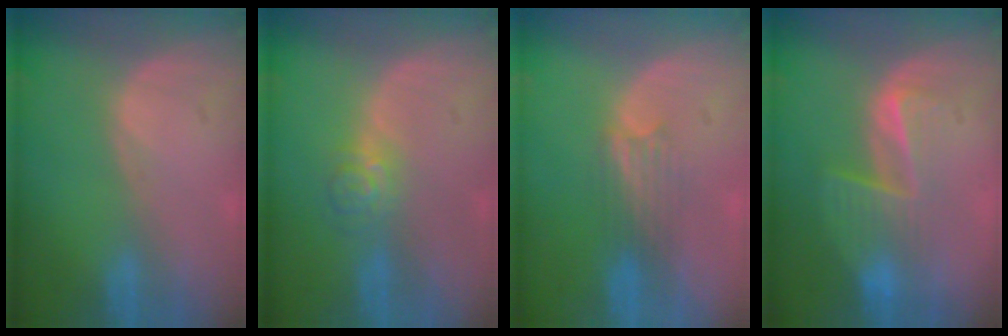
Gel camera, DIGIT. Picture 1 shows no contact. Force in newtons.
{"total": 3.6, "press": 3.5, "slide": 0.7}
{"total": 3.3, "press": 3.0, "slide": 1.3}
{"total": 6.9, "press": 6.0, "slide": 3.5}